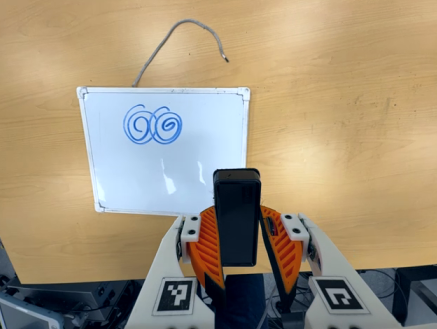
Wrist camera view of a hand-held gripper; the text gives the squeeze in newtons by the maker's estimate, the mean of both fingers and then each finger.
{"total": 5.7, "left": 5.2, "right": 6.2}